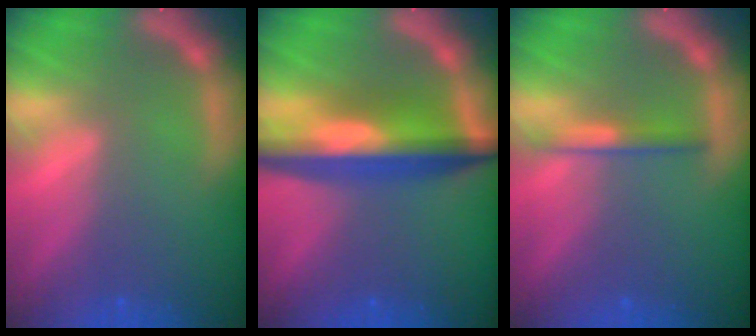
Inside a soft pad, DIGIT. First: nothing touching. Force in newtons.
{"total": 8.5}
{"total": 2.0}